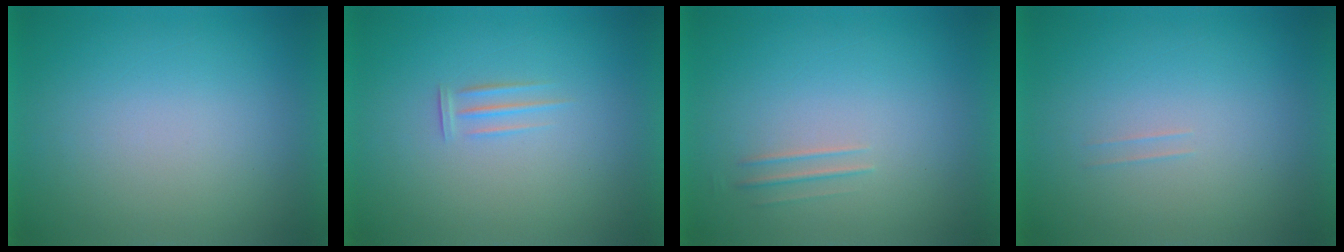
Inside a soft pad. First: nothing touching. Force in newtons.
{"total": 1.9}
{"total": 1.5}
{"total": 1.1}